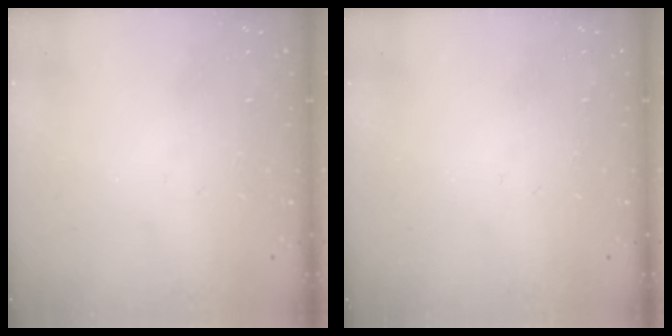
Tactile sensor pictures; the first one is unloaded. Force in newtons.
{"total": 0.0}